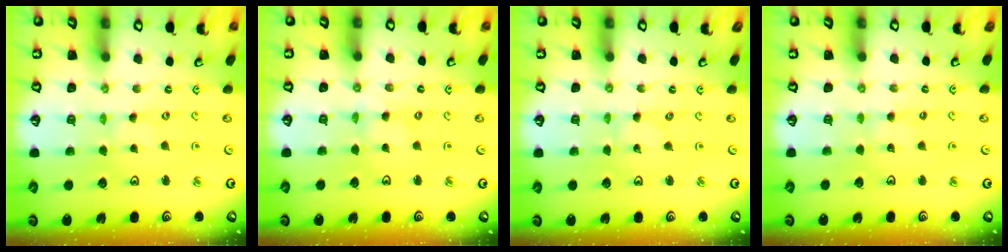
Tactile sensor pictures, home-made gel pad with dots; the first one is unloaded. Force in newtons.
{"total": 2.0, "press": 2.0, "slide": 0.2}
{"total": 0.0}
{"total": 1.5, "press": 1.5, "slide": 0.3}